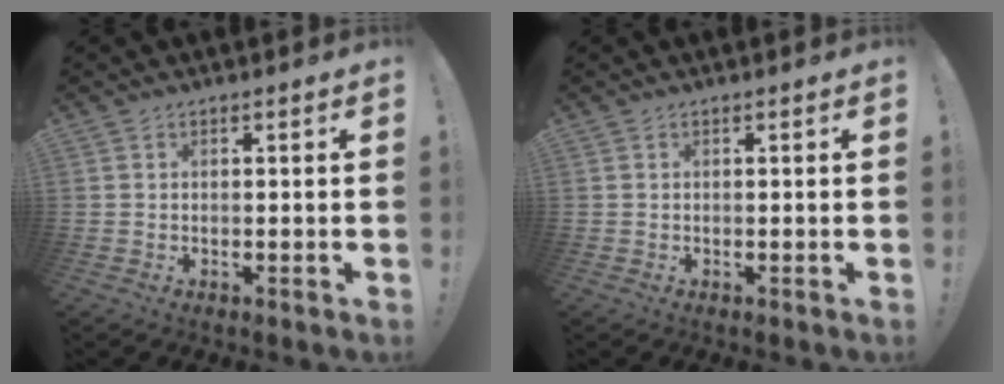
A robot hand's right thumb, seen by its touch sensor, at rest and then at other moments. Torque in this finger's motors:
{"motor_torque": [0.00, 0.00, 0.00, 0.00, 0.00]}